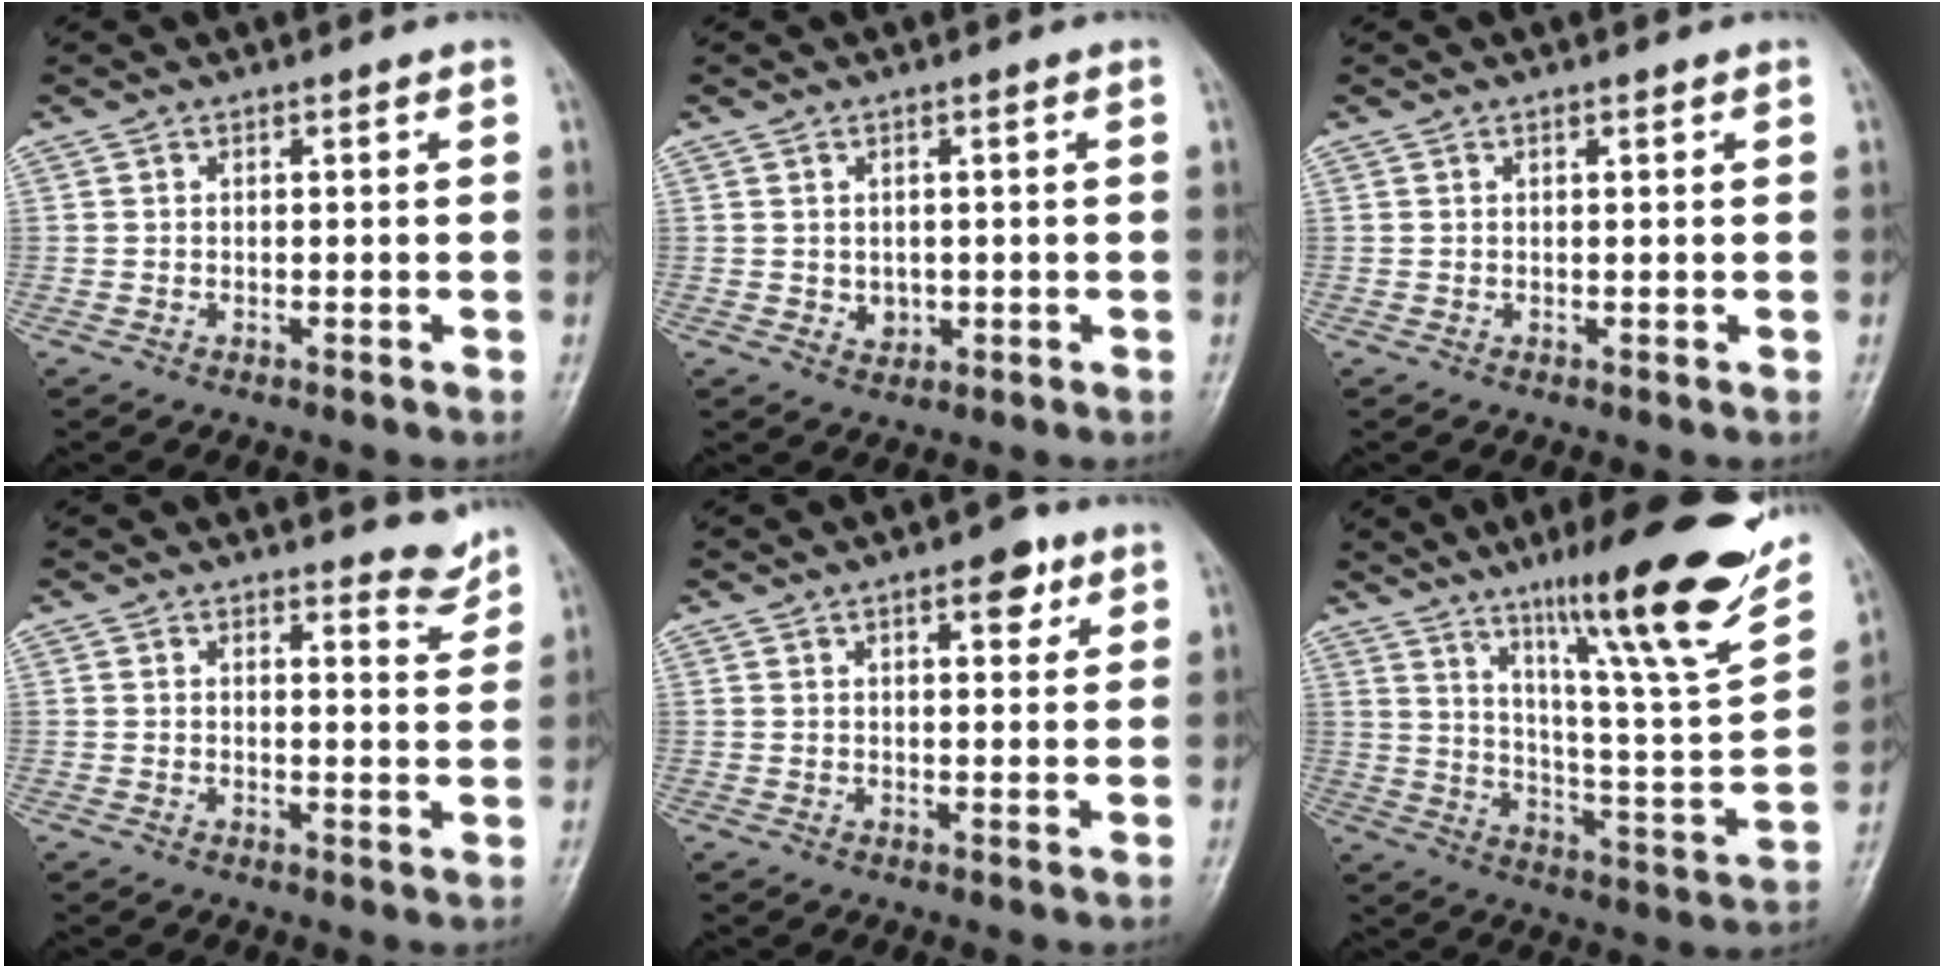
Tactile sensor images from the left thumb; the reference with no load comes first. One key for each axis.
{"total": 1.7, "fx": -0.1, "fy": 1.4, "fz": 0.9, "tx": -0.006, "ty": 0.001, "tz": 0.003}
{"total": 0.6, "fx": 0.4, "fy": 0.2, "fz": 0.4, "tx": -0.007, "ty": 0.000, "tz": 0.005}
{"total": 3.8, "fx": 3.5, "fy": 1.2, "fz": 0.9, "tx": 0.003, "ty": -0.035, "tz": 0.038}
{"total": 5.4, "fx": 2.8, "fy": 2.4, "fz": 4.0, "tx": -0.035, "ty": -0.009, "tz": 0.034}
{"total": 26.4, "fx": 15.9, "fy": 4.1, "fz": 20.7, "tx": -0.284, "ty": -0.057, "tz": 0.251}